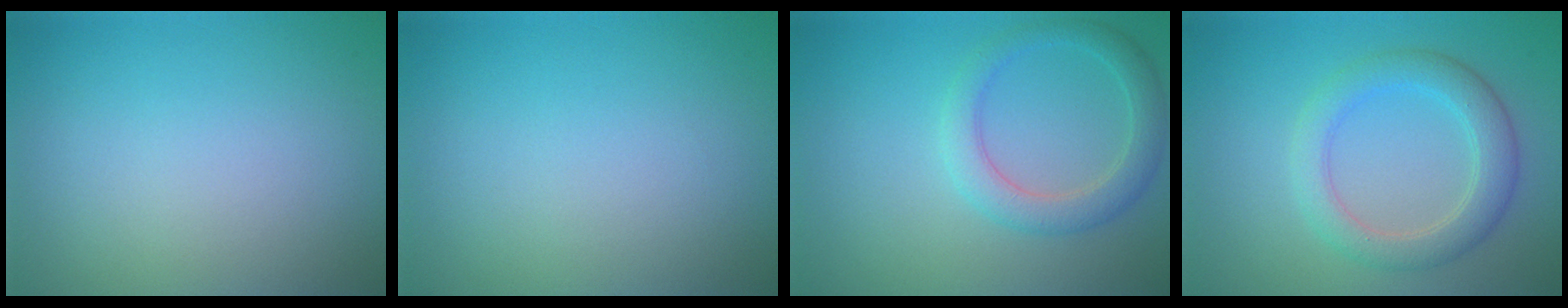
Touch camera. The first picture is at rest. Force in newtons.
{"total": 0.0}
{"total": 3.1, "press": 3.1, "slide": 0.1}
{"total": 3.8, "press": 3.8, "slide": 0.2}